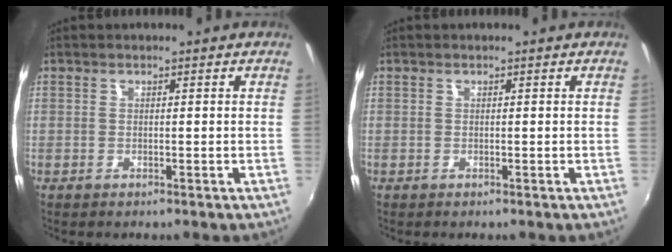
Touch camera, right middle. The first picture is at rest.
{"total": 0.0}